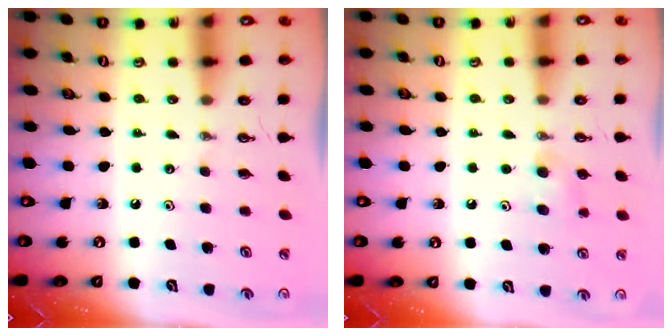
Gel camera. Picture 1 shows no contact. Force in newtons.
{"total": 7.3, "press": 6.4, "slide": 3.7}